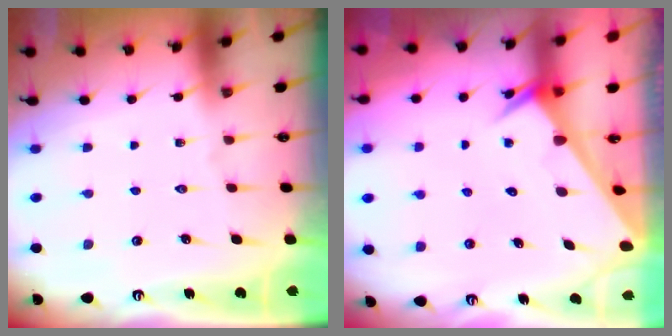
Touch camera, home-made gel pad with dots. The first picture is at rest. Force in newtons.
{"total": 2.5, "press": 2.5, "slide": 0.1}